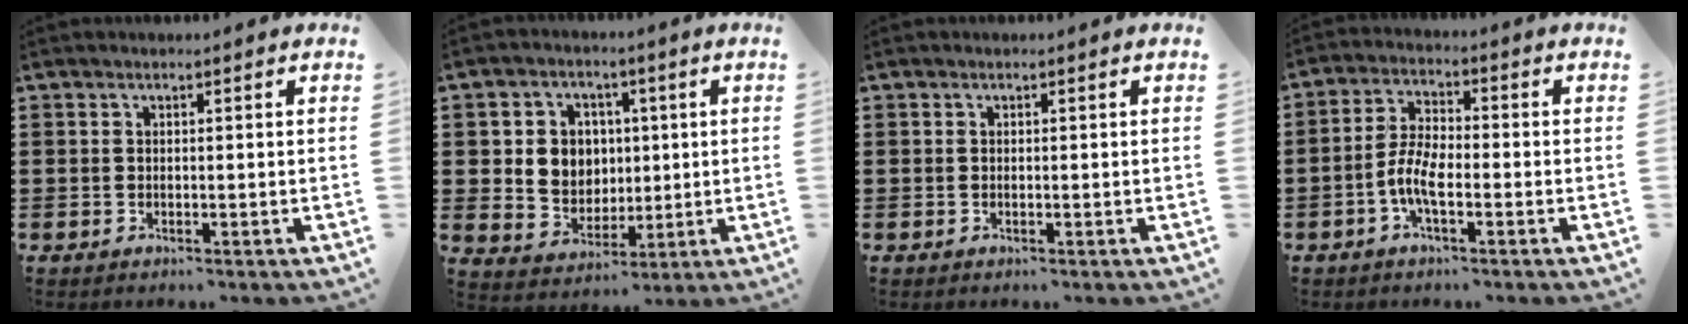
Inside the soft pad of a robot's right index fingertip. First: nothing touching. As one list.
[{"total": 6.0, "force": [1.0, 5.7, 1.6], "torque": [-0.051, 0.015, 0.017]}, {"total": 0.0}, {"total": 6.2, "force": [-2.2, 2.3, 5.3], "torque": [-0.124, -0.006, -0.047]}]